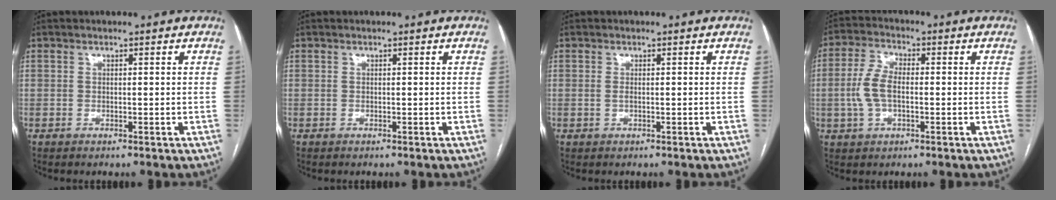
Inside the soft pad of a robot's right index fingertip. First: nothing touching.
{"total": 0.0}
{"total": 0.5, "force": [0.0, 0.1, 0.5], "torque": [-0.011, -0.001, 0.000]}
{"total": 6.6, "force": [-0.6, 3.3, 5.7], "torque": [-0.134, 0.012, -0.014]}